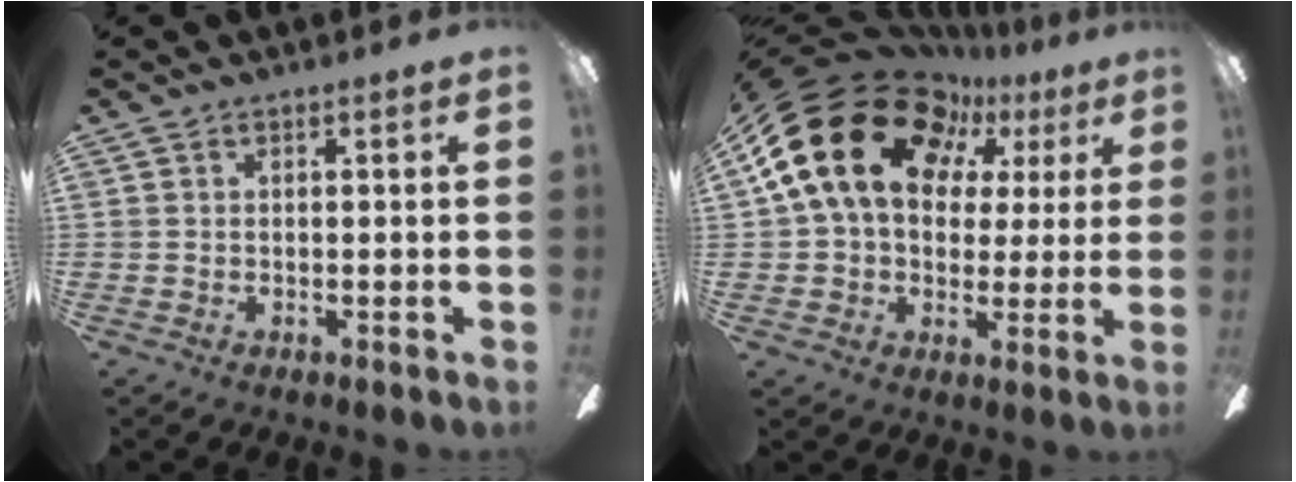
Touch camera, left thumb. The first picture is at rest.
{"total": 22.1, "force": [9.4, 15.2, 12.9], "torque": [-0.254, -0.038, 0.166]}